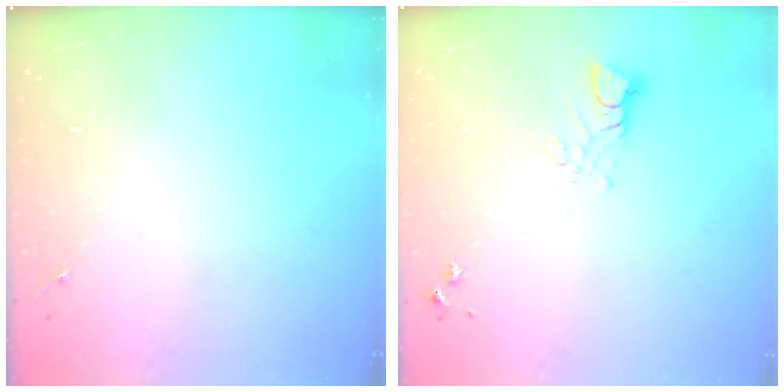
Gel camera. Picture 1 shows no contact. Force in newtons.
{"total": 3.7, "press": 3.7, "slide": 0.4}